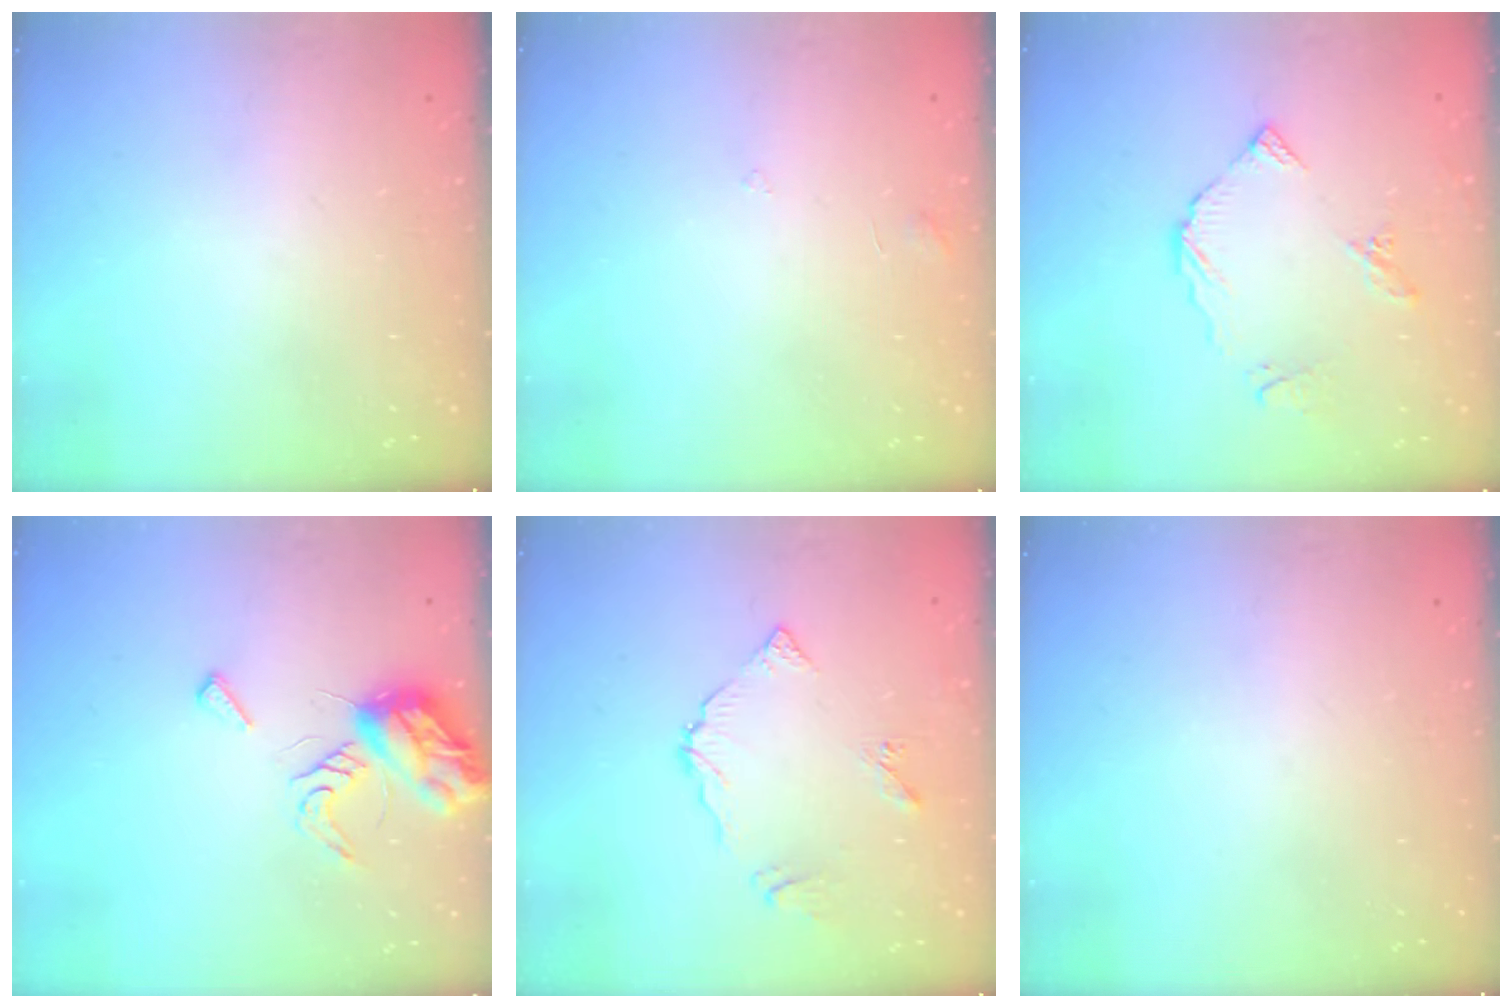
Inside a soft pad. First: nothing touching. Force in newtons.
{"total": 2.9, "press": 2.9, "slide": 0.2}
{"total": 8.0, "press": 7.9, "slide": 0.8}
{"total": 8.1, "press": 8.1, "slide": 0.9}
{"total": 6.3, "press": 6.2, "slide": 0.4}
{"total": 0.0}